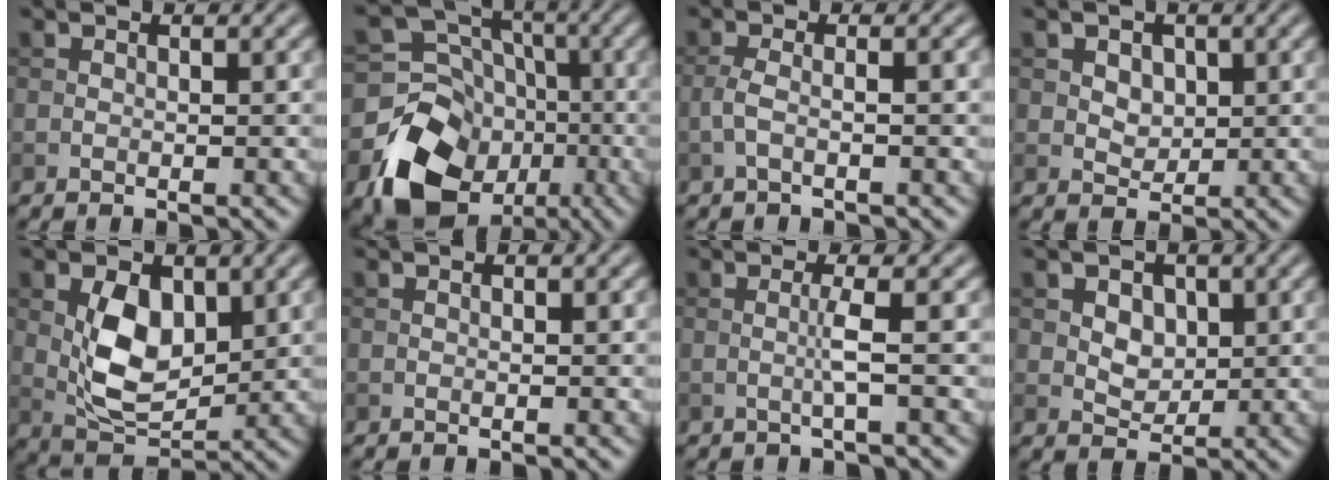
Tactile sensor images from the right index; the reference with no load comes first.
{"total": 12.4, "force": [-5.4, 9.9, 5.1], "torque": [-0.100, -0.022, -0.084]}
{"total": 2.2, "force": [-0.6, 0.6, 2.1], "torque": [-0.040, 0.004, -0.017]}
{"total": 2.7, "force": [0.9, 2.1, 1.4], "torque": [-0.034, 0.000, 0.022]}
{"total": 6.0, "force": [1.1, 3.7, 4.6], "torque": [-0.088, -0.008, 0.026]}
{"total": 0.0}
{"total": 1.7, "force": [-0.2, -0.1, 1.7], "torque": [-0.037, 0.001, -0.009]}
{"total": 3.2, "force": [0.9, 2.4, 1.8], "torque": [-0.035, -0.003, 0.023]}